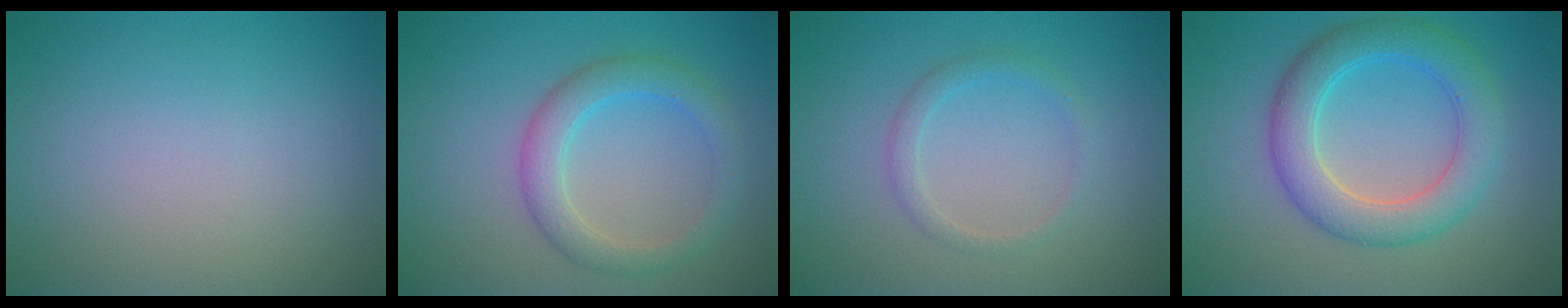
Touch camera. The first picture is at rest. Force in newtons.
{"total": 3.5, "press": 3.5, "slide": 0.0}
{"total": 1.5, "press": 1.5, "slide": 0.1}
{"total": 5.4, "press": 5.4, "slide": 0.1}